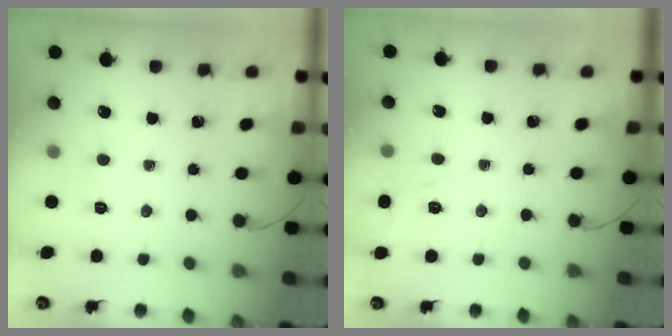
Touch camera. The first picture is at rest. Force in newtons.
{"total": 2.4, "press": 1.8, "slide": 1.5}